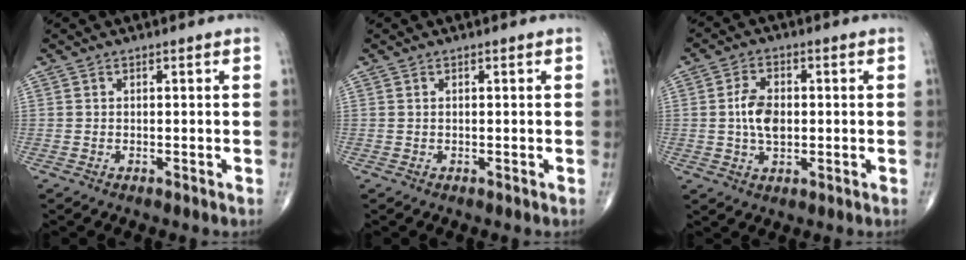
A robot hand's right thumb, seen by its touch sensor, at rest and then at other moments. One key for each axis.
{"total": 0.0}
{"total": 6.5, "fx": 0.1, "fy": 4.0, "fz": 5.2, "tx": -0.089, "ty": 0.005, "tz": 0.000}